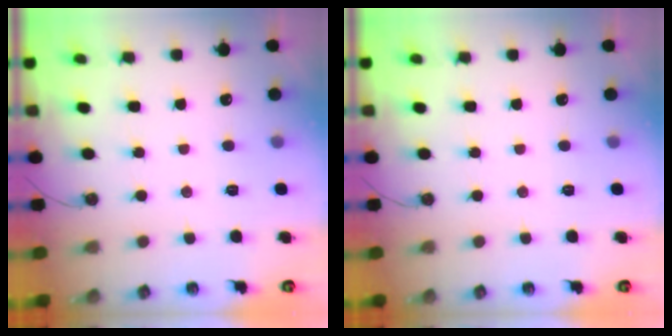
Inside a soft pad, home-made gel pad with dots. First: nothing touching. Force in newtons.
{"total": 0.0}